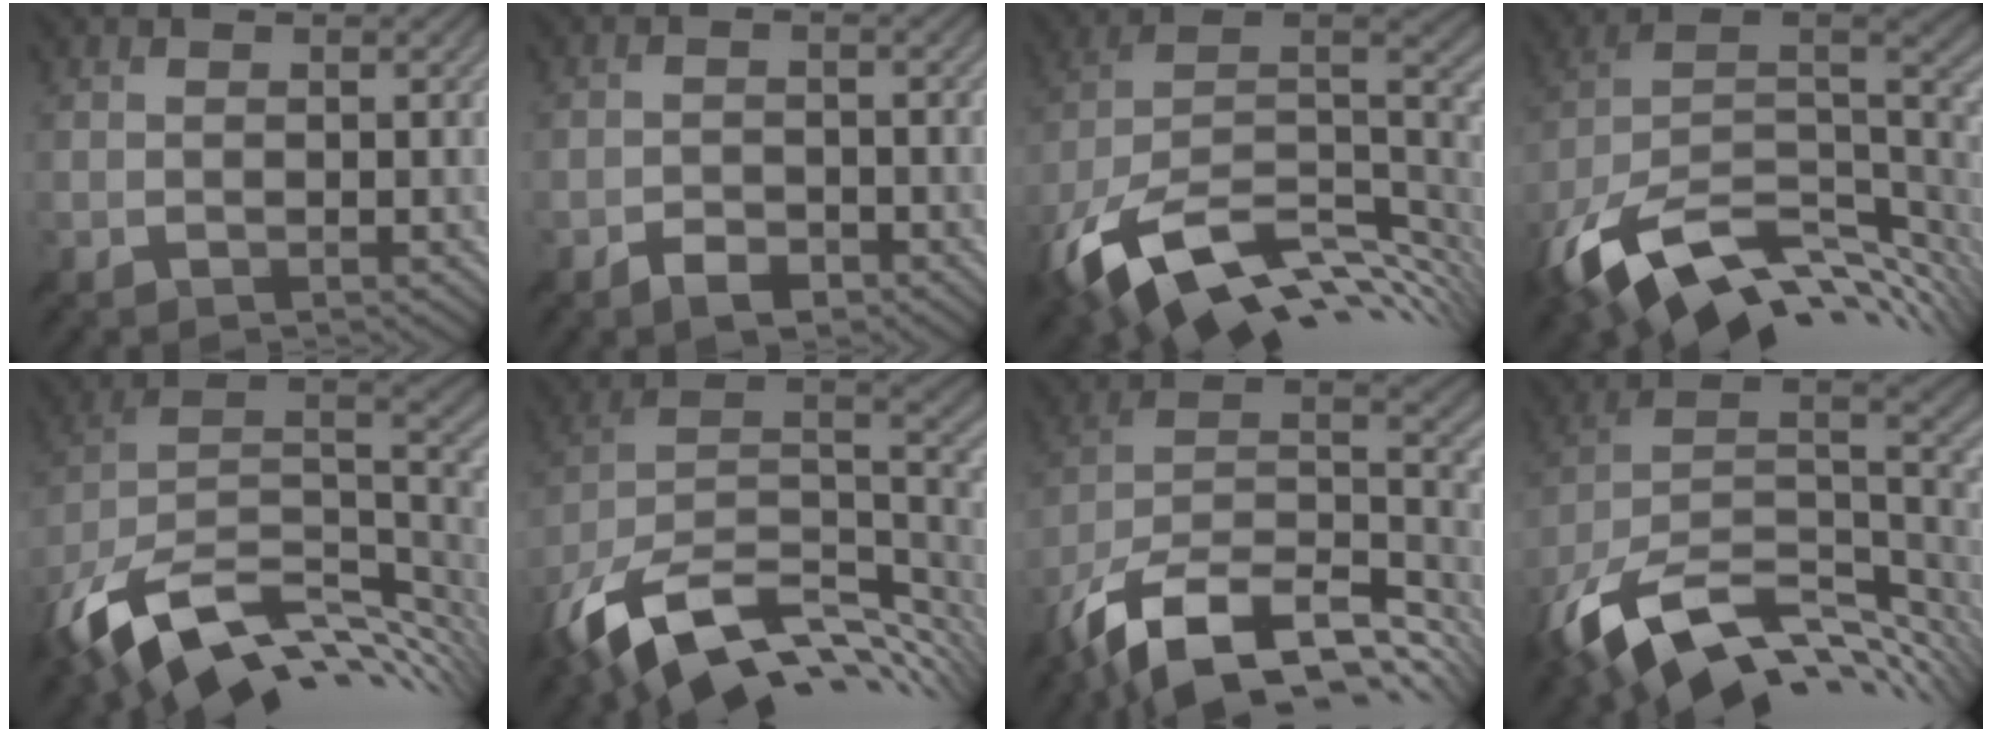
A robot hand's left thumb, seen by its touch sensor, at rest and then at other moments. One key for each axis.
{"total": 2.6, "fx": -2.1, "fy": 1.1, "fz": 1.1, "tx": -0.019, "ty": -0.002, "tz": -0.038}
{"total": 17.2, "fx": -7.8, "fy": 9.3, "fz": 12.3, "tx": -0.275, "ty": -0.020, "tz": -0.131}
{"total": 15.9, "fx": -7.0, "fy": 8.4, "fz": 11.6, "tx": -0.260, "ty": -0.015, "tz": -0.118}
{"total": 15.7, "fx": -6.6, "fy": 8.6, "fz": 11.3, "tx": -0.253, "ty": -0.013, "tz": -0.111}
{"total": 16.0, "fx": -7.6, "fy": 8.6, "fz": 11.1, "tx": -0.259, "ty": -0.022, "tz": -0.125}
{"total": 17.1, "fx": -10.9, "fy": 8.1, "fz": 10.4, "tx": -0.245, "ty": -0.034, "tz": -0.173}
{"total": 16.1, "fx": -8.2, "fy": 8.4, "fz": 11.0, "tx": -0.259, "ty": -0.025, "tz": -0.131}